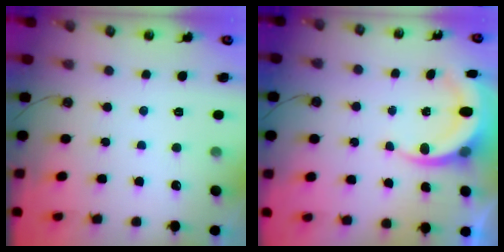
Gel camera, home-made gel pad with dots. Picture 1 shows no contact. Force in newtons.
{"total": 7.0, "press": 6.9, "slide": 1.4}